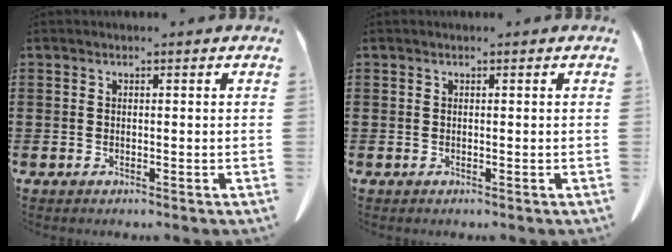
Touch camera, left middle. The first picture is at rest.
{"total": 0.0}